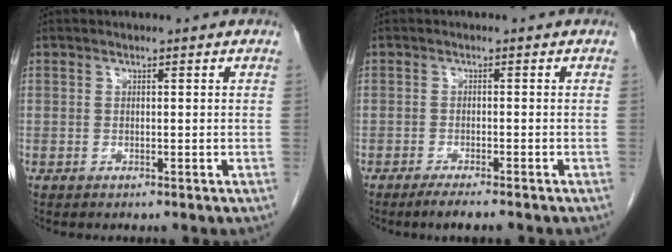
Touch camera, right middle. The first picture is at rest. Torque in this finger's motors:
{"motor_torque": [0.06, 0.00, 0.02, 0.01]}